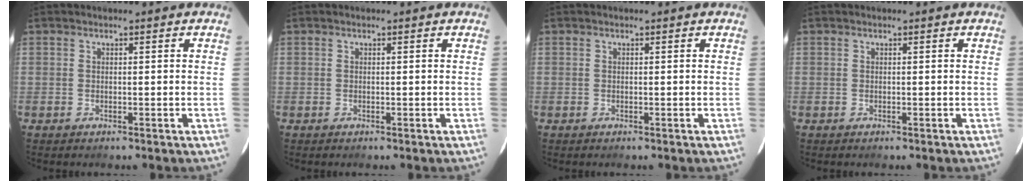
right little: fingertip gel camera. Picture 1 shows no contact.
{"total": 0.0}
{"total": 0.0}
{"total": 0.0}